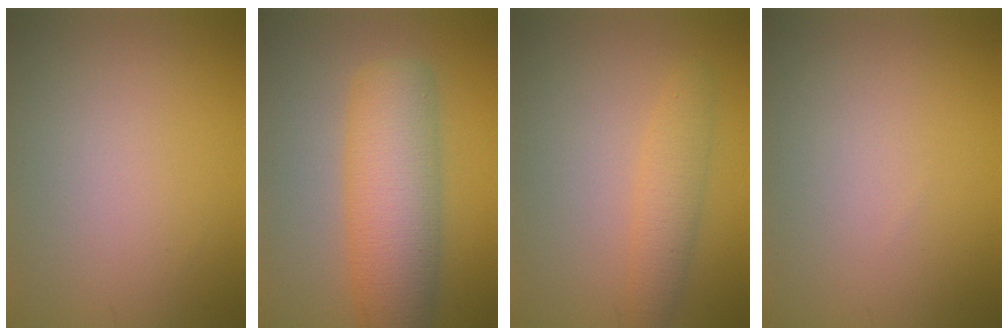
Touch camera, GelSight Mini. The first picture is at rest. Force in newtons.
{"total": 7.9, "press": 7.9, "slide": 0.3}
{"total": 2.4, "press": 2.4, "slide": 0.1}
{"total": 0.0}